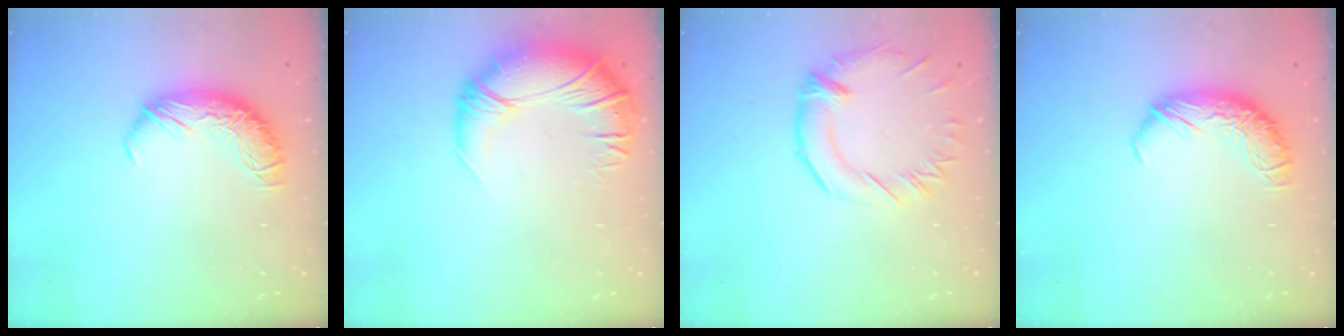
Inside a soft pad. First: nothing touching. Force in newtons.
{"total": 3.9, "press": 2.0, "slide": 3.3}
{"total": 1.5, "press": 0.5, "slide": 1.4}
{"total": 0.0}